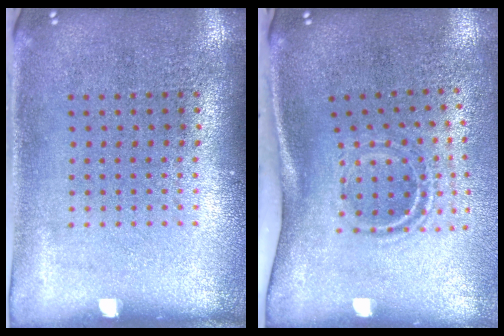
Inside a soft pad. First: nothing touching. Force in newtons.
{"total": 2.0, "press": 1.2, "slide": 1.6}